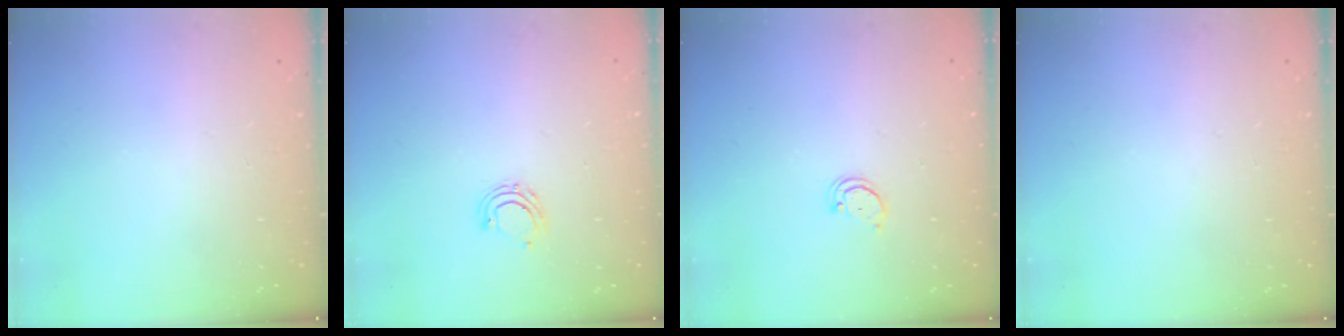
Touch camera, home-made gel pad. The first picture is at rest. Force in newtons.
{"total": 6.0, "press": 5.8, "slide": 1.3}
{"total": 2.1, "press": 2.1, "slide": 0.2}
{"total": 0.0}